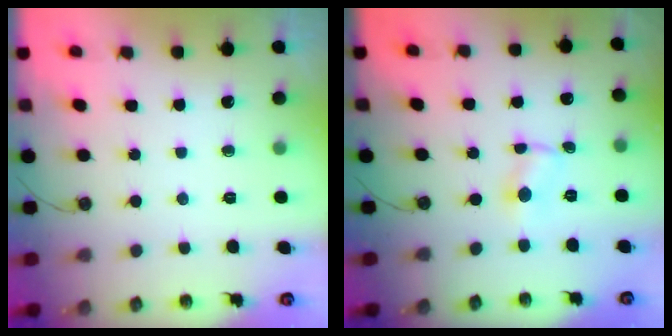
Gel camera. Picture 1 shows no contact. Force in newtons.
{"total": 1.0, "press": 0.9, "slide": 0.1}